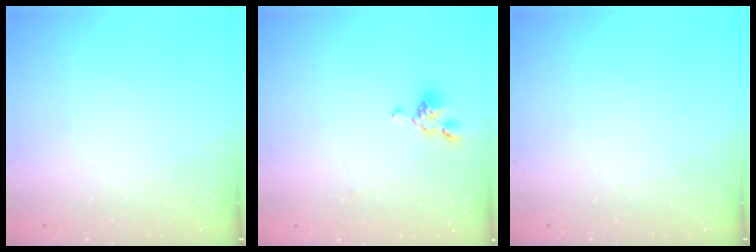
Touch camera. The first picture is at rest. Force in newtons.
{"total": 2.7, "press": 2.5, "slide": 0.8}
{"total": 0.0}